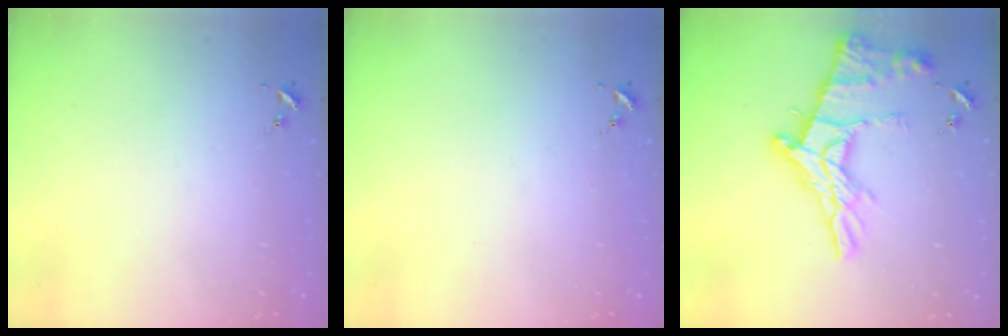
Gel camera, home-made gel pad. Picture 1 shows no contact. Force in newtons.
{"total": 0.0}
{"total": 19.8, "press": 19.7, "slide": 1.7}